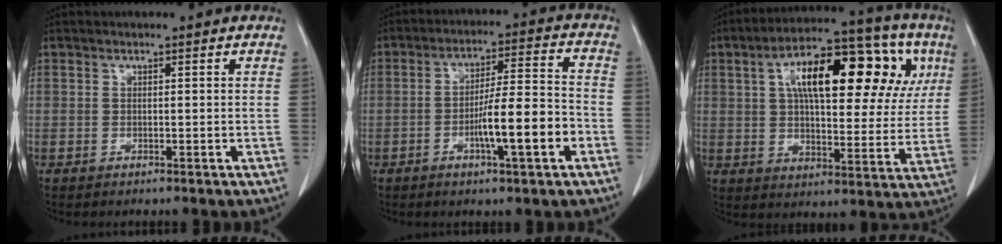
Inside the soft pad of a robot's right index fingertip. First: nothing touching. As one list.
[{"total": 10.2, "force": [-3.7, 0.7, 9.5], "torque": [-0.154, 0.005, -0.059]}, {"total": 21.6, "force": [7.6, 8.1, 18.5], "torque": [-0.274, 0.054, 0.111]}]